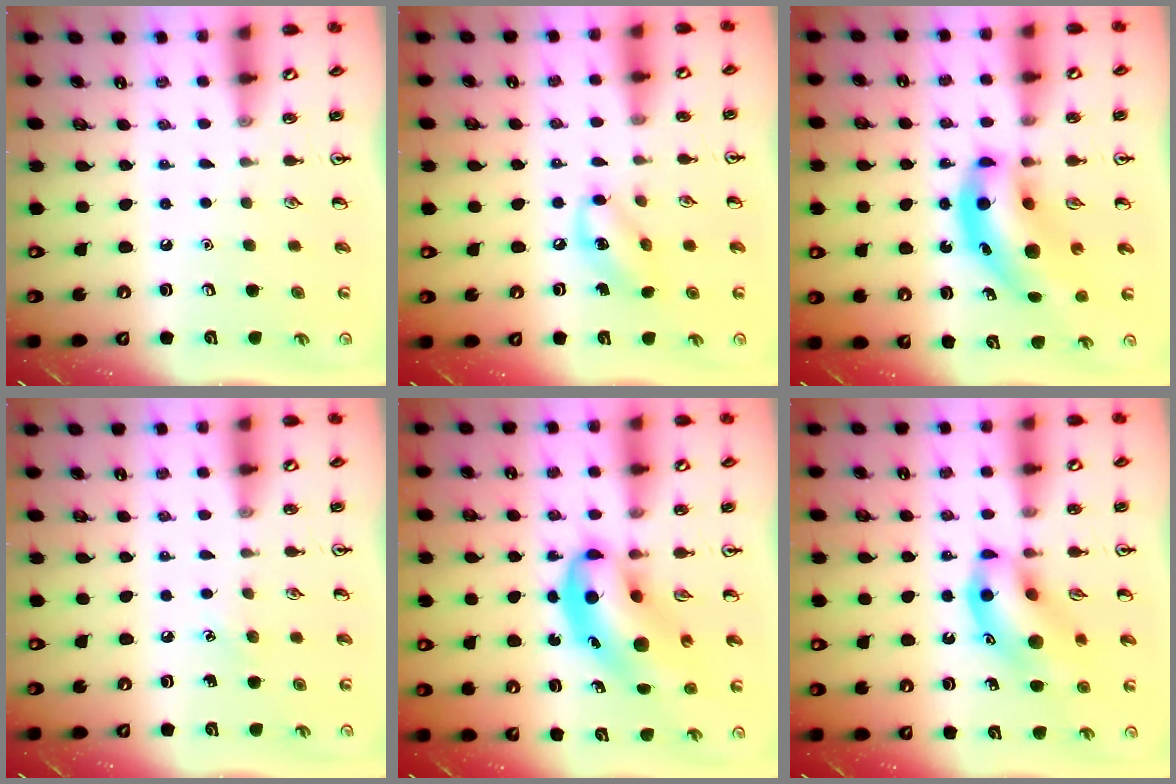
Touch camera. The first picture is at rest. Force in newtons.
{"total": 6.8, "press": 6.8, "slide": 1.0}
{"total": 12.8, "press": 12.2, "slide": 3.9}
{"total": 3.7, "press": 3.6, "slide": 1.0}
{"total": 11.9, "press": 11.5, "slide": 3.1}
{"total": 12.6, "press": 12.3, "slide": 2.7}